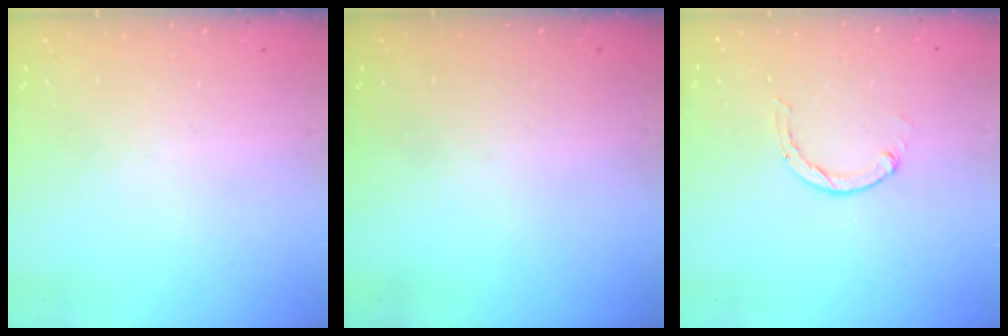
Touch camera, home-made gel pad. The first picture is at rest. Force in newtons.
{"total": 0.0}
{"total": 0.8, "press": 0.8, "slide": 0.2}